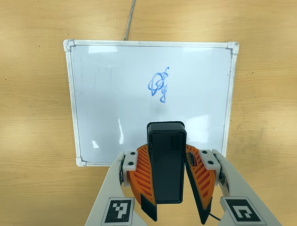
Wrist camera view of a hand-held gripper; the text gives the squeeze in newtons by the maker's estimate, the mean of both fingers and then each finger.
{"total": 10.8, "left": 10.5, "right": 11.1}